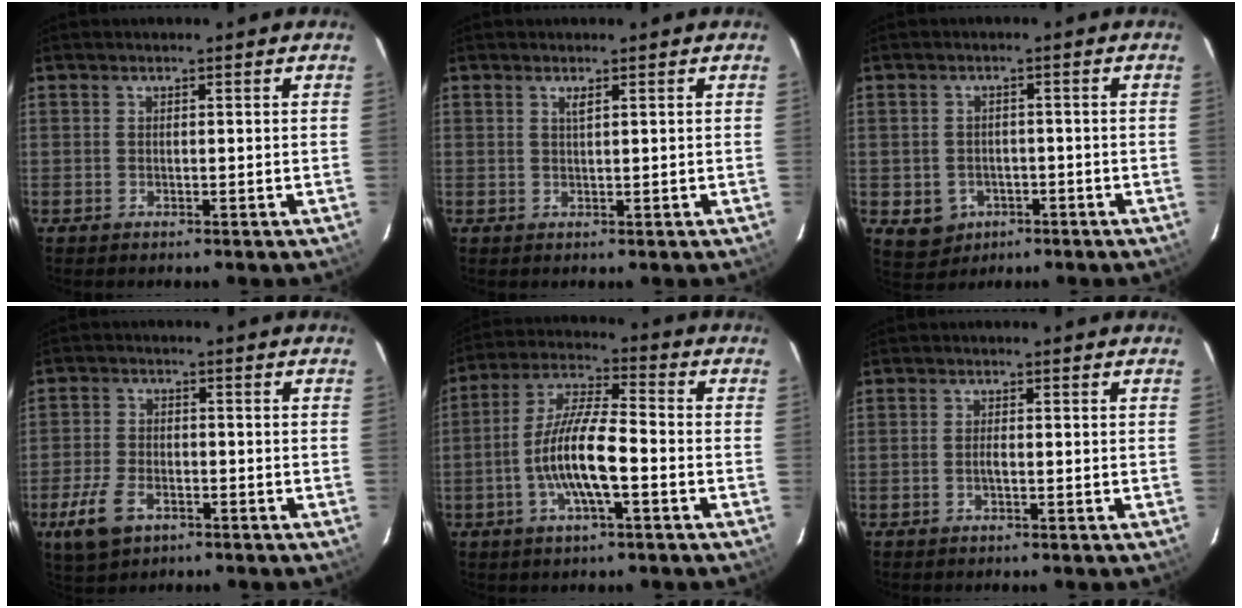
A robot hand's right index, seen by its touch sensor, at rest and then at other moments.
{"total": 0.9, "force": [0.5, 0.0, 0.8], "torque": [-0.015, 0.001, 0.010]}
{"total": 5.9, "force": [-2.3, 5.1, 1.9], "torque": [-0.050, 0.007, -0.018]}
{"total": 8.2, "force": [-4.3, 4.7, 5.1], "torque": [-0.131, -0.008, -0.078]}
{"total": 11.7, "force": [-3.7, 2.6, 10.8], "torque": [-0.220, 0.000, -0.070]}
{"total": 1.1, "force": [-0.5, 0.2, 0.9], "torque": [-0.018, -0.001, -0.008]}